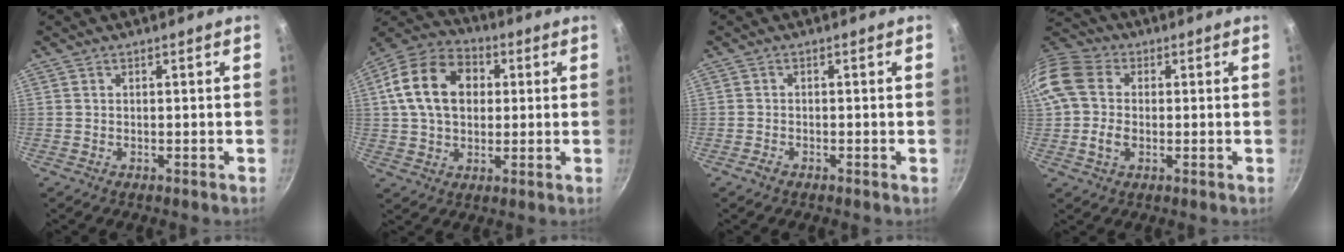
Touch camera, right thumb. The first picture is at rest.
{"total": 15.6, "force": [2.9, 11.3, 10.3], "torque": [-0.162, 0.020, 0.037]}
{"total": 1.1, "force": [-0.8, 0.3, 0.7], "torque": [-0.021, 0.004, -0.023]}
{"total": 13.0, "force": [0.1, 10.3, 8.0], "torque": [-0.168, 0.022, -0.010]}